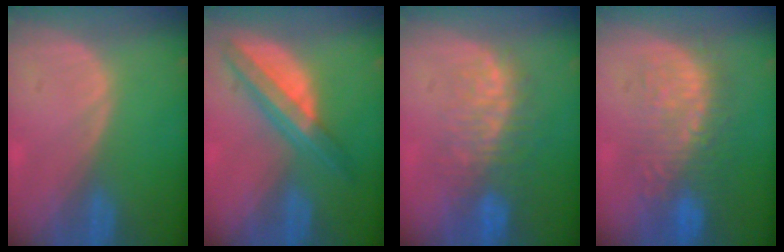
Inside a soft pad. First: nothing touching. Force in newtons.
{"total": 7.7, "press": 6.5, "slide": 4.1}
{"total": 8.9, "press": 7.9, "slide": 4.2}
{"total": 9.6, "press": 9.1, "slide": 3.0}